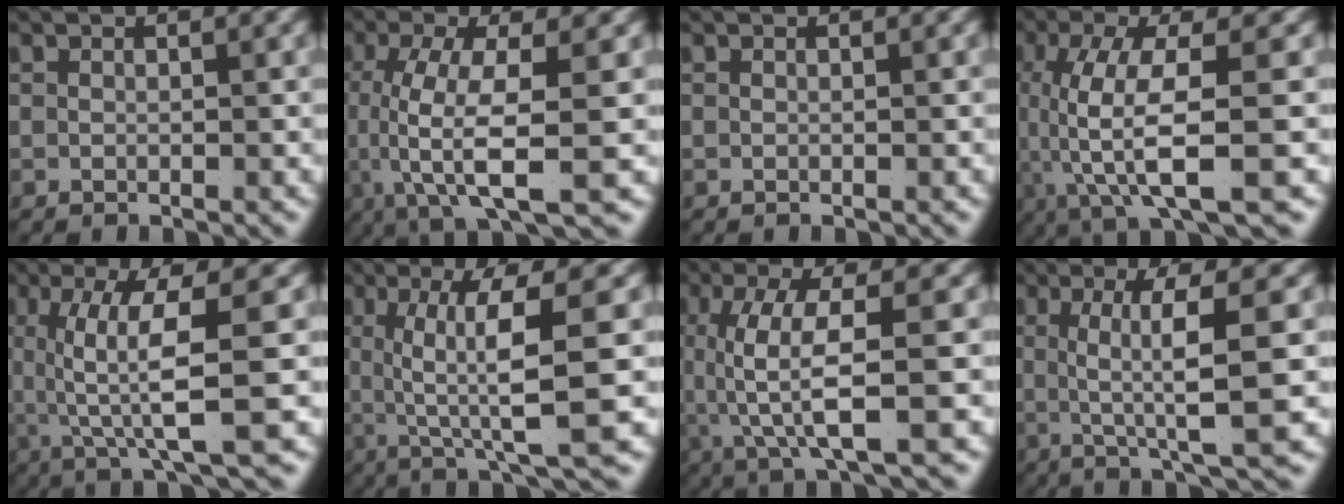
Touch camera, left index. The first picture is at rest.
{"total": 7.5, "force": [-1.5, 2.5, 6.9], "torque": [-0.155, -0.039, -0.003]}
{"total": 0.0}
{"total": 8.4, "force": [-0.9, 3.2, 7.7], "torque": [-0.165, -0.032, 0.003]}
{"total": 7.1, "force": [0.3, 1.2, 7.0], "torque": [-0.112, -0.008, 0.012]}
{"total": 7.4, "force": [0.7, 0.5, 7.3], "torque": [-0.109, -0.010, 0.021]}
{"total": 6.6, "force": [-0.4, 1.6, 6.4], "torque": [-0.127, -0.015, 0.005]}
{"total": 6.2, "force": [0.5, -0.2, 6.2], "torque": [-0.095, -0.012, 0.017]}